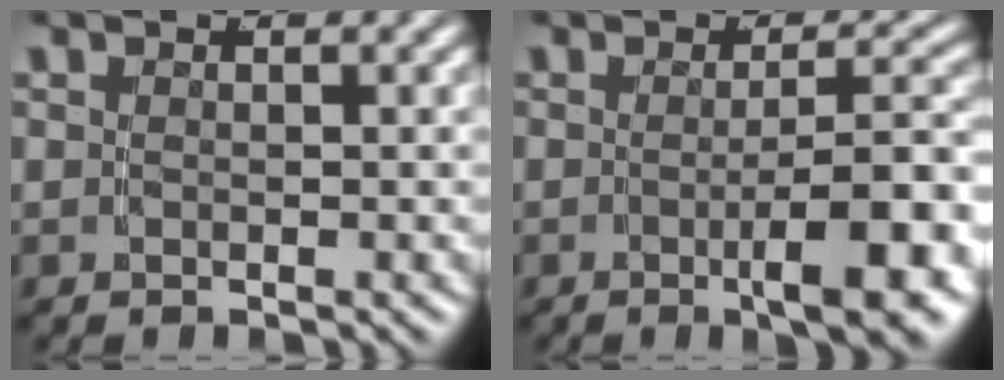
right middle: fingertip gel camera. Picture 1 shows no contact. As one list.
[{"total": 5.7, "force": [-2.1, 0.8, 5.2], "torque": [-0.061, -0.001, -0.033]}]